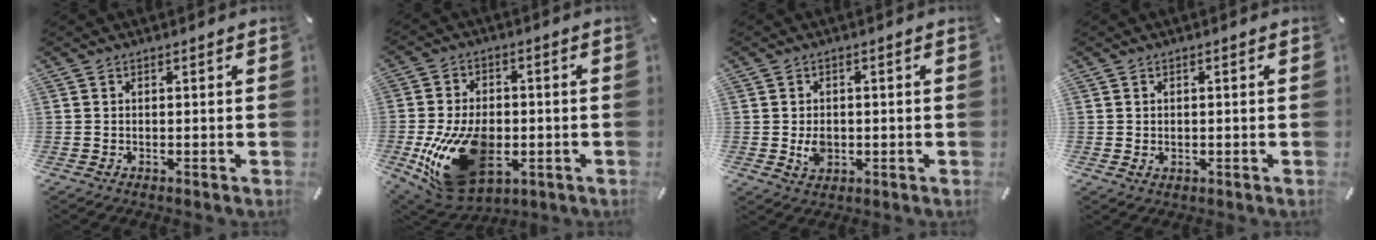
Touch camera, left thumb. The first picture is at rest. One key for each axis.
{"total": 21.6, "fx": -4.7, "fy": 14.3, "fz": 15.5, "tx": -0.281, "ty": 0.002, "tz": -0.064}
{"total": 4.2, "fx": -0.5, "fy": 3.3, "fz": 2.6, "tx": -0.052, "ty": -0.003, "tz": -0.013}
{"total": 1.0, "fx": 0.1, "fy": 0.9, "fz": 0.4, "tx": -0.009, "ty": 0.005, "tz": 0.000}